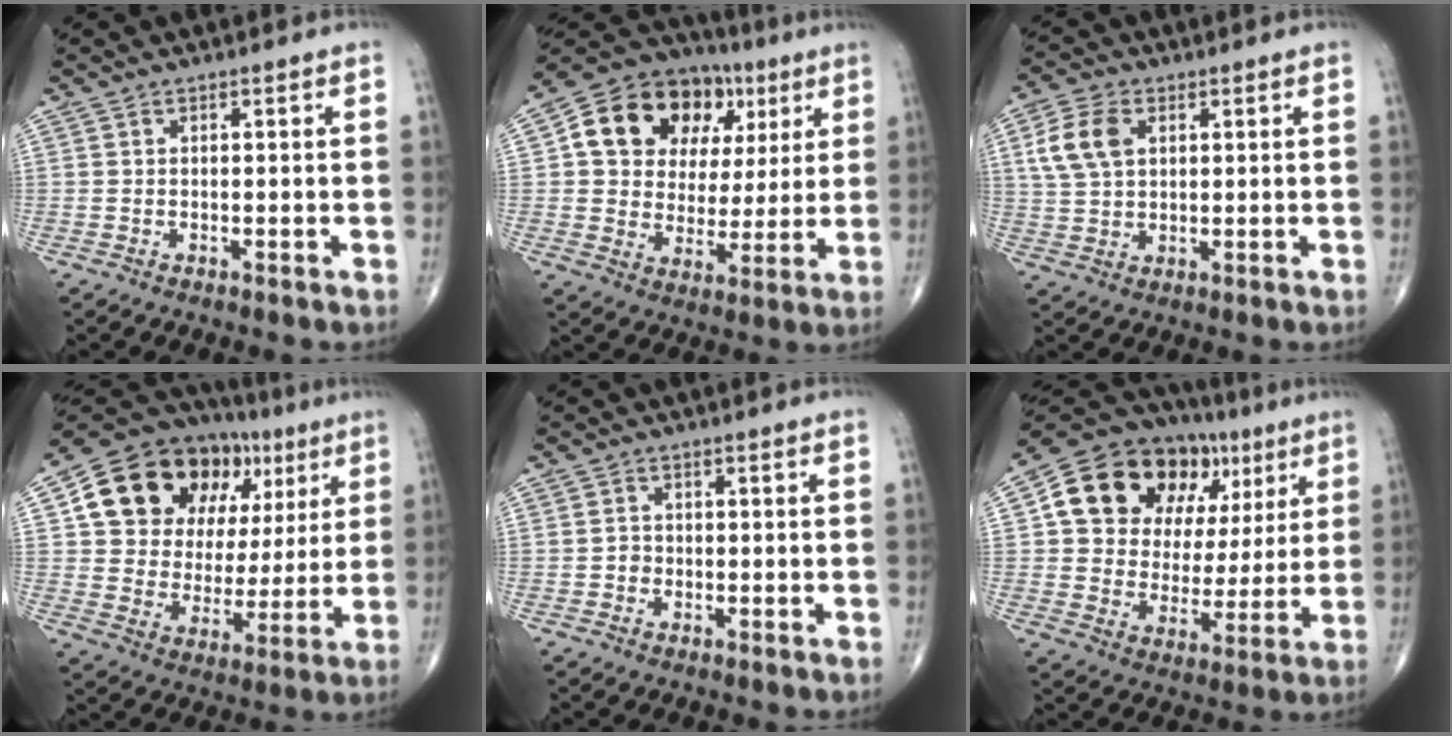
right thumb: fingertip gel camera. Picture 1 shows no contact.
{"total": 19.6, "force": [6.5, 14.9, 11.0], "torque": [-0.135, 0.023, 0.109]}
{"total": 8.3, "force": [2.5, 5.4, 5.8], "torque": [-0.115, 0.002, 0.049]}
{"total": 23.6, "force": [8.6, 16.8, 14.1], "torque": [-0.176, 0.020, 0.144]}
{"total": 1.8, "force": [-0.4, 1.6, 0.6], "torque": [0.001, 0.007, -0.008]}
{"total": 22.7, "force": [8.2, 16.5, 13.3], "torque": [-0.162, 0.021, 0.136]}